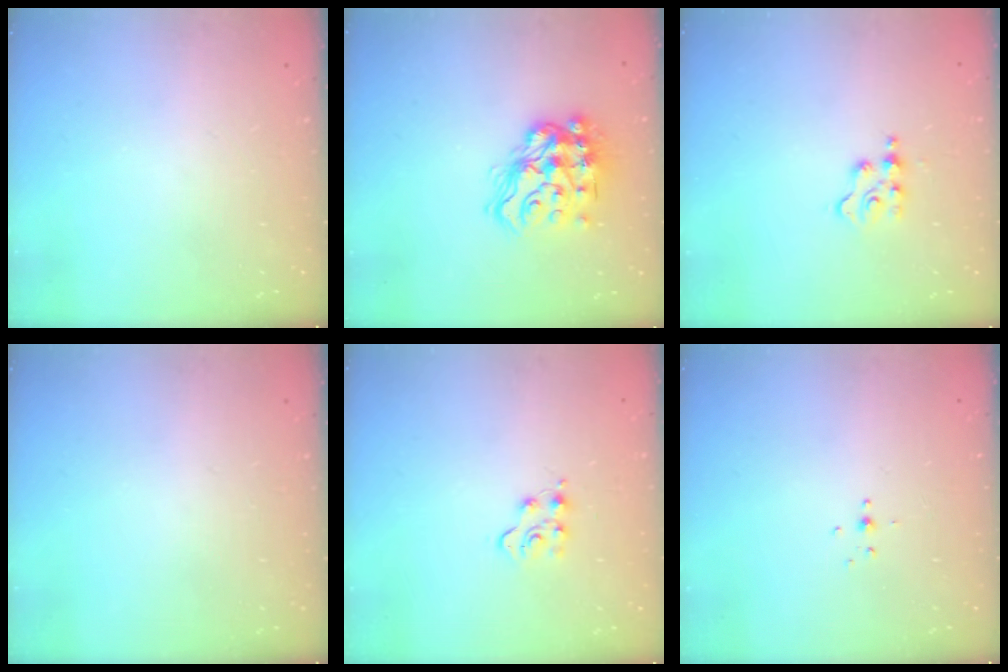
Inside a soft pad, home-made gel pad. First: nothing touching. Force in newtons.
{"total": 16.0, "press": 15.9, "slide": 1.2}
{"total": 3.3, "press": 3.2, "slide": 0.5}
{"total": 0.0}
{"total": 5.3, "press": 5.3, "slide": 0.6}
{"total": 2.4, "press": 2.3, "slide": 0.8}